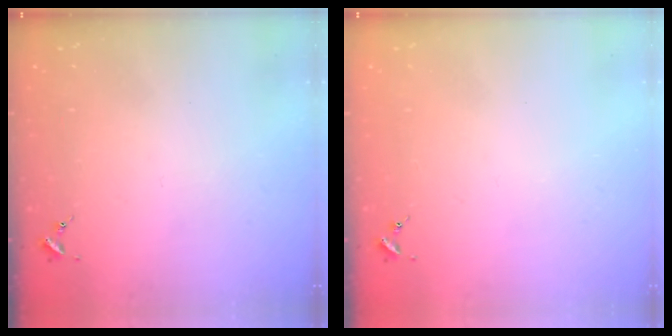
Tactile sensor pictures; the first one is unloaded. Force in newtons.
{"total": 0.0}